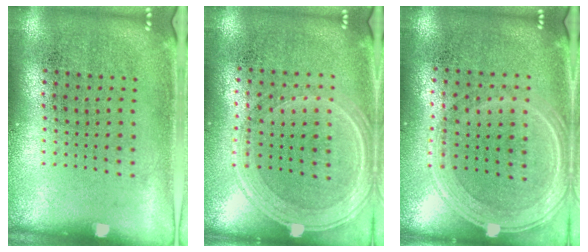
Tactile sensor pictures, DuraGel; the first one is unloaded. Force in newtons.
{"total": 1.3, "press": 1.2, "slide": 0.5}
{"total": 1.3, "press": 1.2, "slide": 0.4}